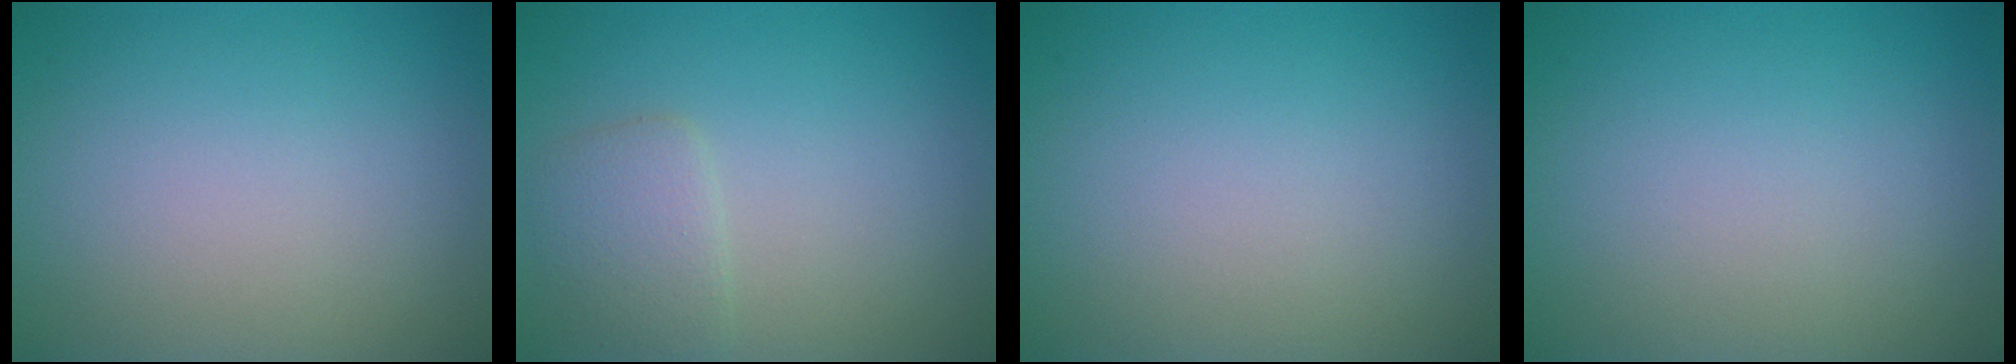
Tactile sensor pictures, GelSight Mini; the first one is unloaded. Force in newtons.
{"total": 2.2, "press": 2.2, "slide": 0.1}
{"total": 0.0}
{"total": 0.0}